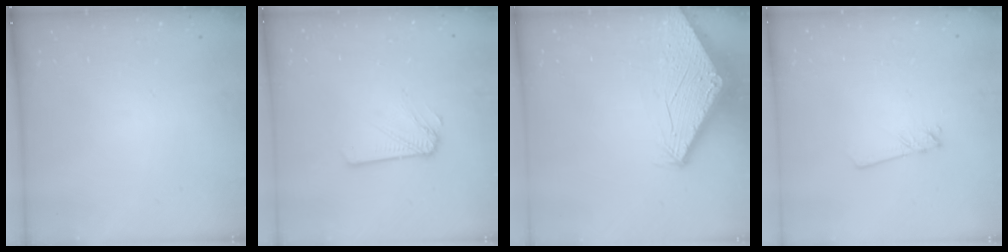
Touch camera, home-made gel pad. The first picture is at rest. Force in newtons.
{"total": 2.5, "press": 2.5, "slide": 0.1}
{"total": 2.8, "press": 2.8, "slide": 0.1}
{"total": 2.0, "press": 2.0, "slide": 0.1}